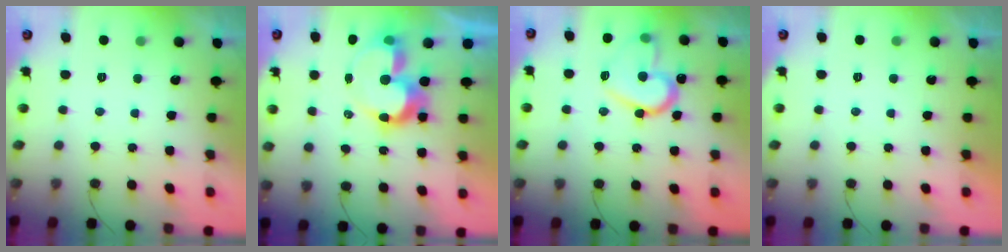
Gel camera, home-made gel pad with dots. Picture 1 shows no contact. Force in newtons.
{"total": 11.2, "press": 10.6, "slide": 3.6}
{"total": 15.4, "press": 15.3, "slide": 1.6}
{"total": 1.6, "press": 1.6, "slide": 0.1}